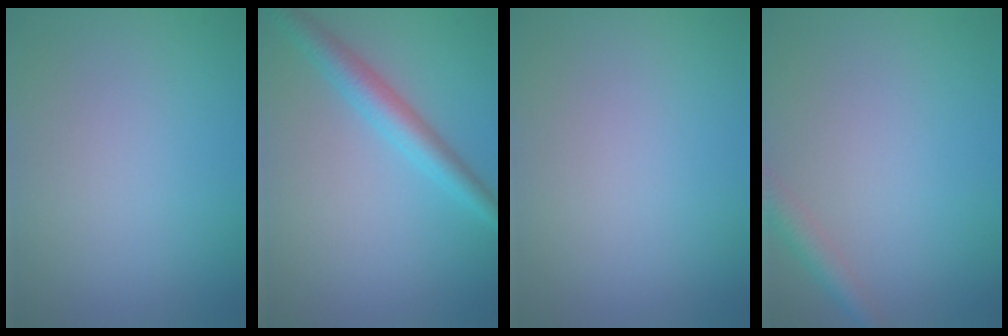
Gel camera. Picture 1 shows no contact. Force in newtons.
{"total": 3.4, "press": 3.4, "slide": 0.1}
{"total": 0.0}
{"total": 2.1, "press": 2.1, "slide": 0.1}